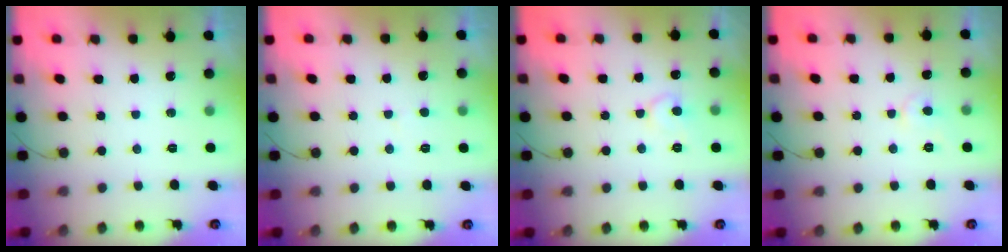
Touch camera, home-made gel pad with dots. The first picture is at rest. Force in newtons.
{"total": 2.4, "press": 2.4, "slide": 0.2}
{"total": 6.8, "press": 6.8, "slide": 0.7}
{"total": 3.9, "press": 3.9, "slide": 0.3}